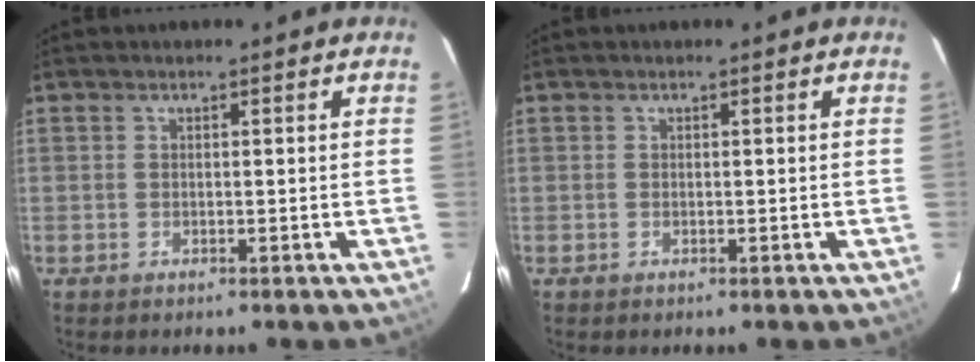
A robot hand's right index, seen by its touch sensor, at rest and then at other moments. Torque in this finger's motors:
{"motor_torque": [0.05, 0.02, -0.01, 0.01]}